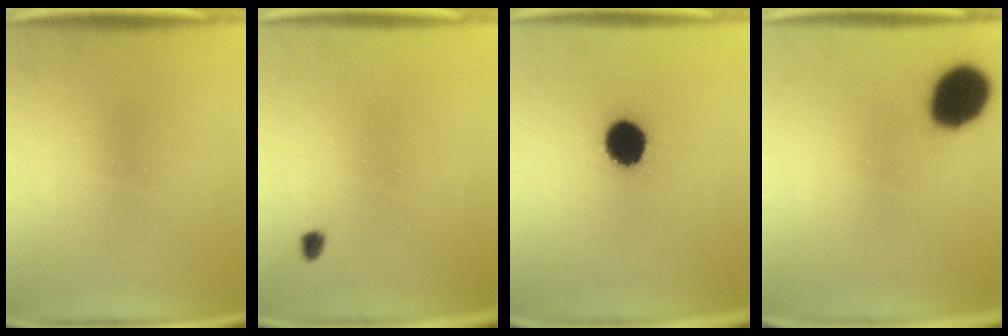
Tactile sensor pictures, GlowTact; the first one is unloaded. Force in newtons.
{"total": 1.0}
{"total": 10.0}
{"total": 14.4}